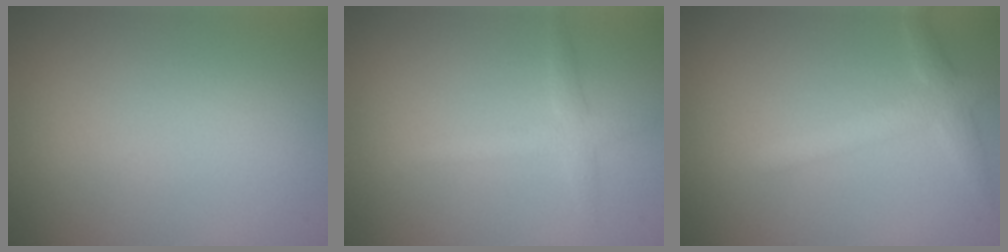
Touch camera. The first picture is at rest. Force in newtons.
{"total": 1.8, "press": 1.8, "slide": 0.1}
{"total": 2.7, "press": 2.7, "slide": 0.3}